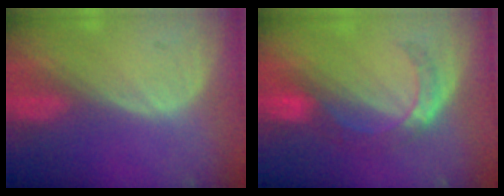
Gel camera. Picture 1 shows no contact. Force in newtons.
{"total": 5.6, "press": 5.4, "slide": 1.6}